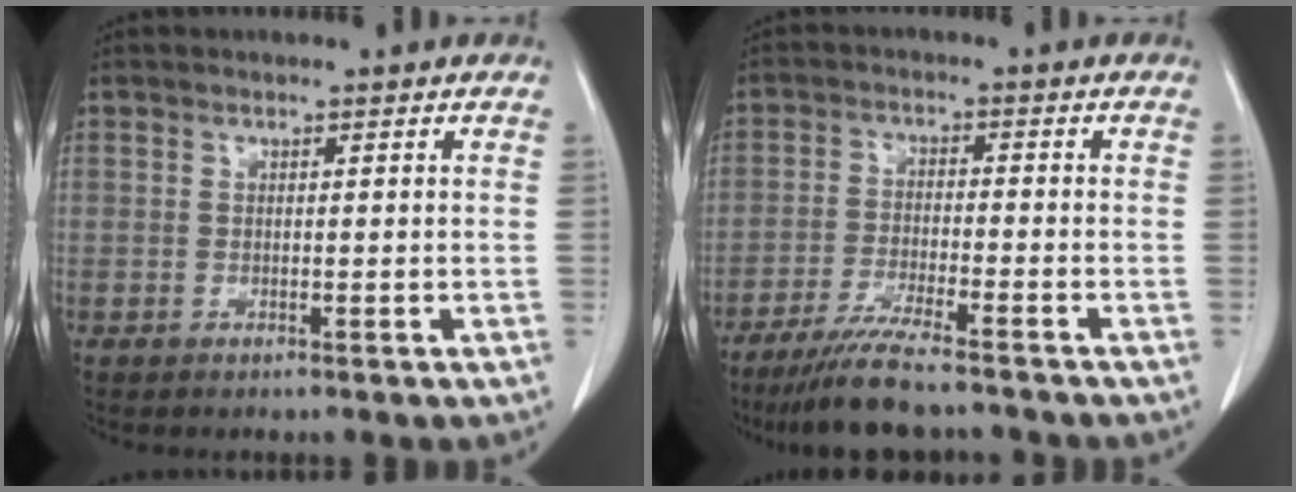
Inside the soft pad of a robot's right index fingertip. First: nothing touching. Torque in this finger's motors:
{"motor_torque": [0.82, -0.78, 0.34, 0.08]}